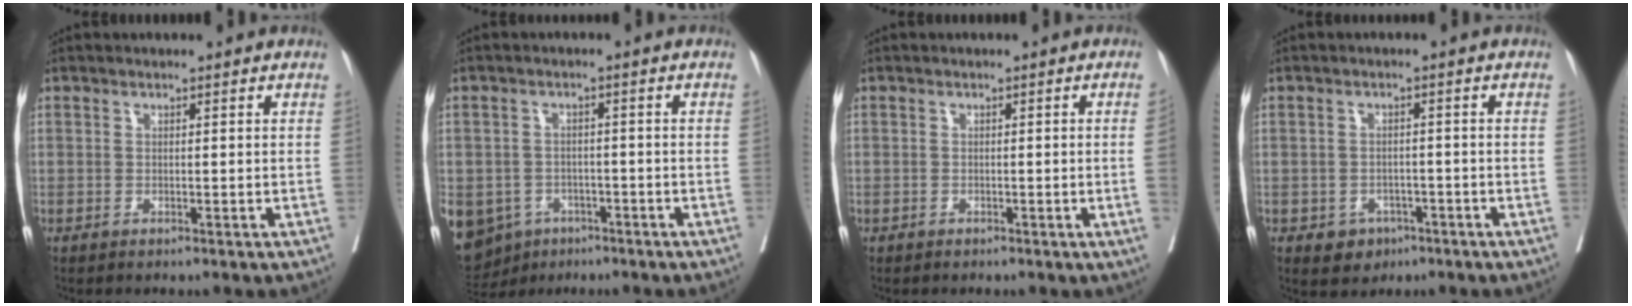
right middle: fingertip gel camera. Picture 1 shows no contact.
{"total": 13.3, "force": [-6.8, 10.5, 4.4], "torque": [-0.137, -0.004, -0.089]}
{"total": 1.1, "force": [-0.1, -0.4, 1.1], "torque": [-0.019, 0.000, -0.002]}
{"total": 3.4, "force": [-1.7, 2.7, 1.0], "torque": [-0.013, 0.006, -0.017]}